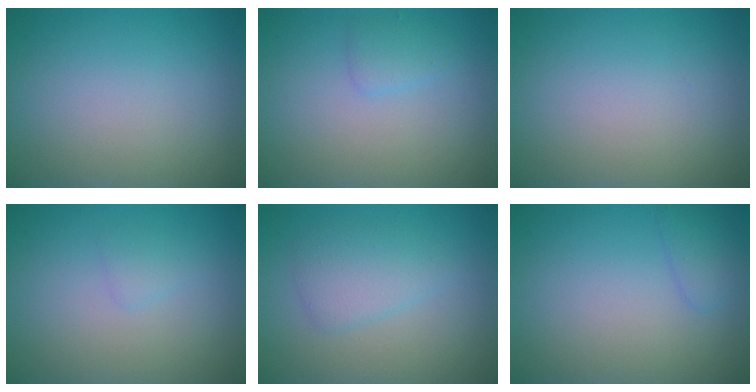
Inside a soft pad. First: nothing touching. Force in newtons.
{"total": 1.3, "press": 1.3, "slide": 0.0}
{"total": 0.0}
{"total": 0.8, "press": 0.8, "slide": 0.0}
{"total": 2.6, "press": 2.6, "slide": 0.1}
{"total": 1.3, "press": 1.3, "slide": 0.1}